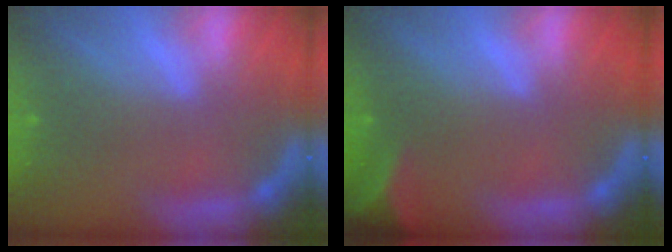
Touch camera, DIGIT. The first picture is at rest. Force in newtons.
{"total": 5.0}